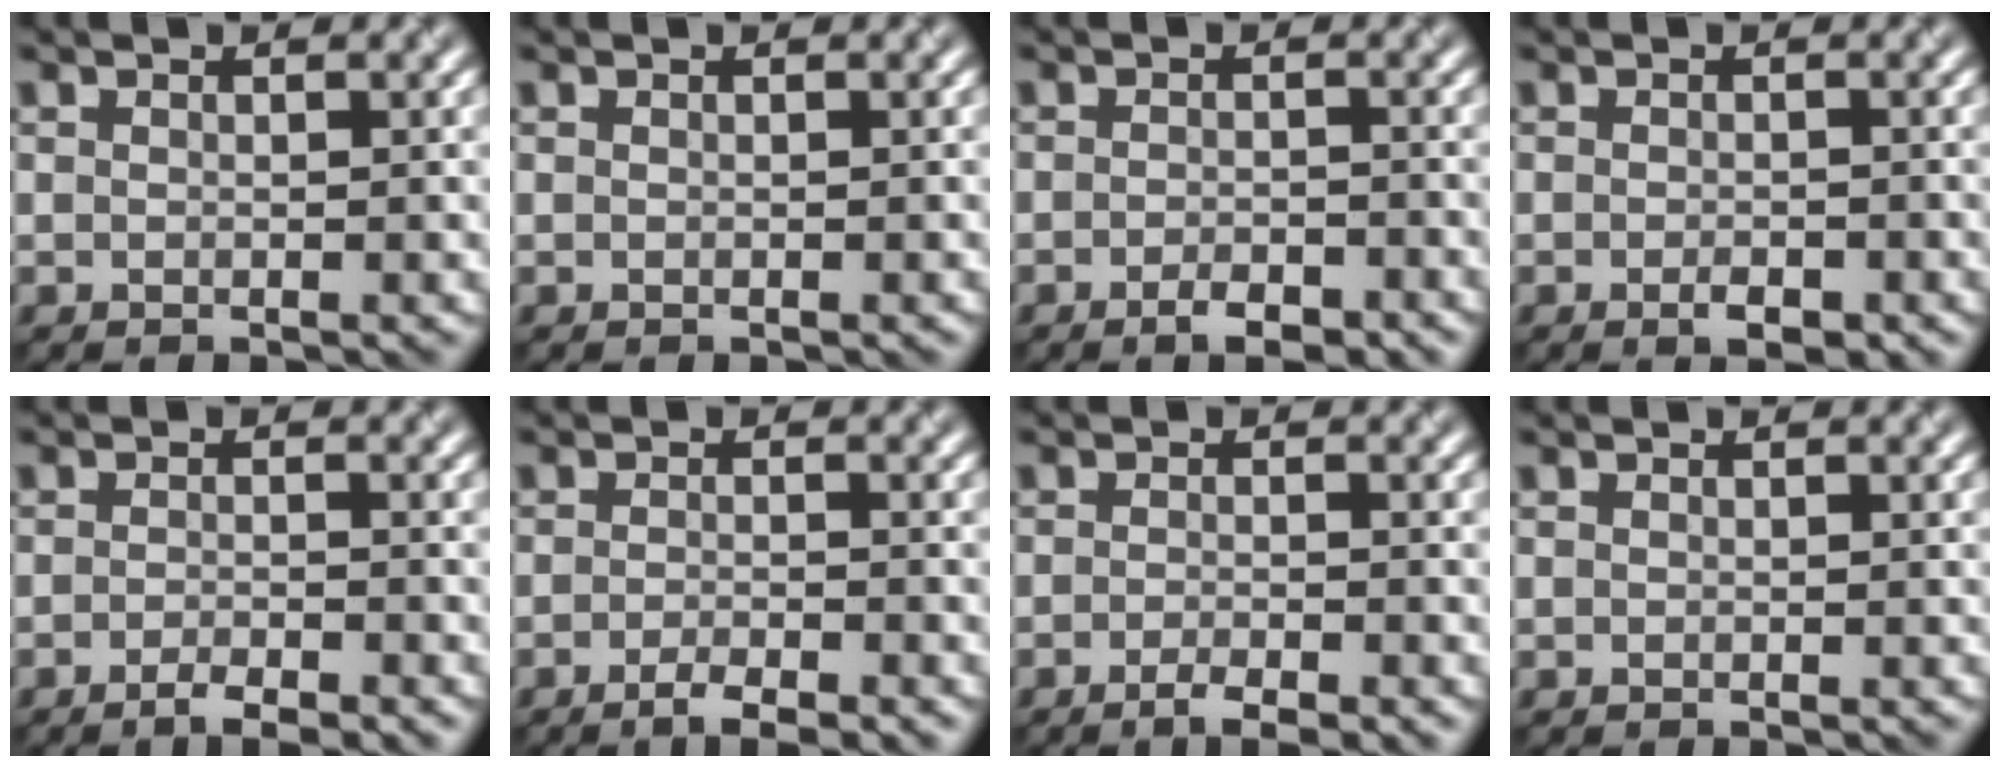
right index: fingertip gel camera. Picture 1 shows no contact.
{"total": 0.0}
{"total": 2.3, "force": [-1.5, 0.8, 1.6], "torque": [-0.024, -0.001, -0.025]}
{"total": 1.6, "force": [-0.8, 0.7, 1.2], "torque": [-0.020, -0.004, -0.012]}
{"total": 2.3, "force": [-1.5, 0.5, 1.6], "torque": [-0.025, -0.002, -0.028]}
{"total": 2.8, "force": [-1.7, 0.6, 2.1], "torque": [-0.033, -0.002, -0.033]}
{"total": 2.5, "force": [-1.5, 0.6, 1.9], "torque": [-0.029, -0.001, -0.029]}
{"total": 0.0}